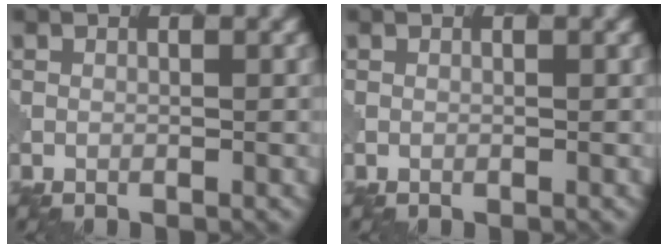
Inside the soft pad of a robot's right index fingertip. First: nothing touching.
{"total": 0.0}